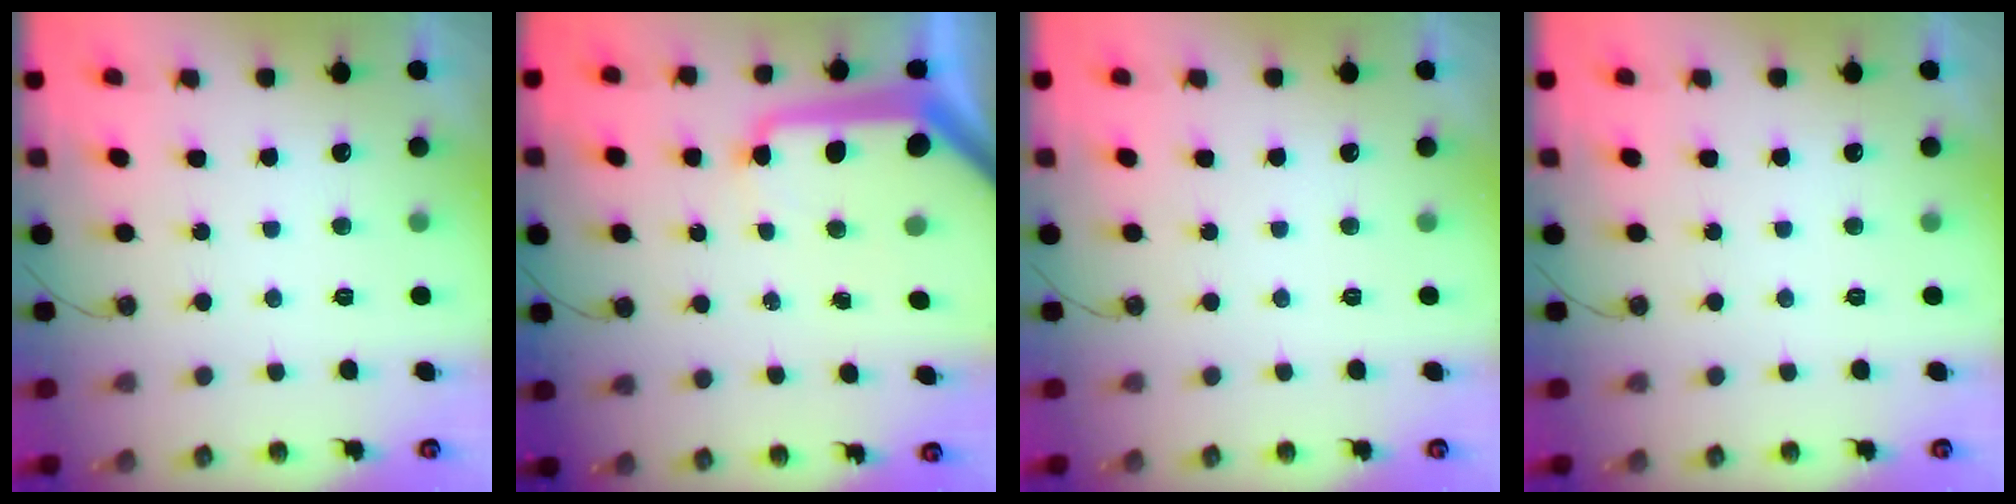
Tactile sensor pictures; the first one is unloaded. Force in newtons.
{"total": 16.9, "press": 16.8, "slide": 1.7}
{"total": 0.0}
{"total": 0.0}